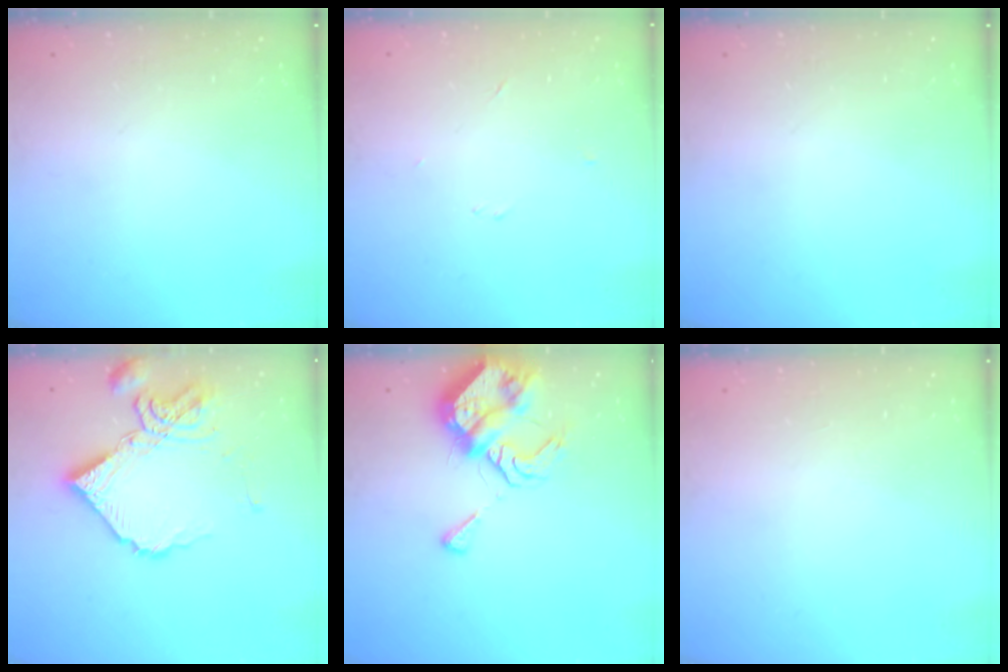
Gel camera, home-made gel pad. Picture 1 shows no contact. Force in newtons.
{"total": 2.3, "press": 2.3, "slide": 0.3}
{"total": 0.0}
{"total": 15.0, "press": 14.9, "slide": 1.7}
{"total": 11.0, "press": 10.9, "slide": 1.2}
{"total": 1.7, "press": 1.7, "slide": 0.1}